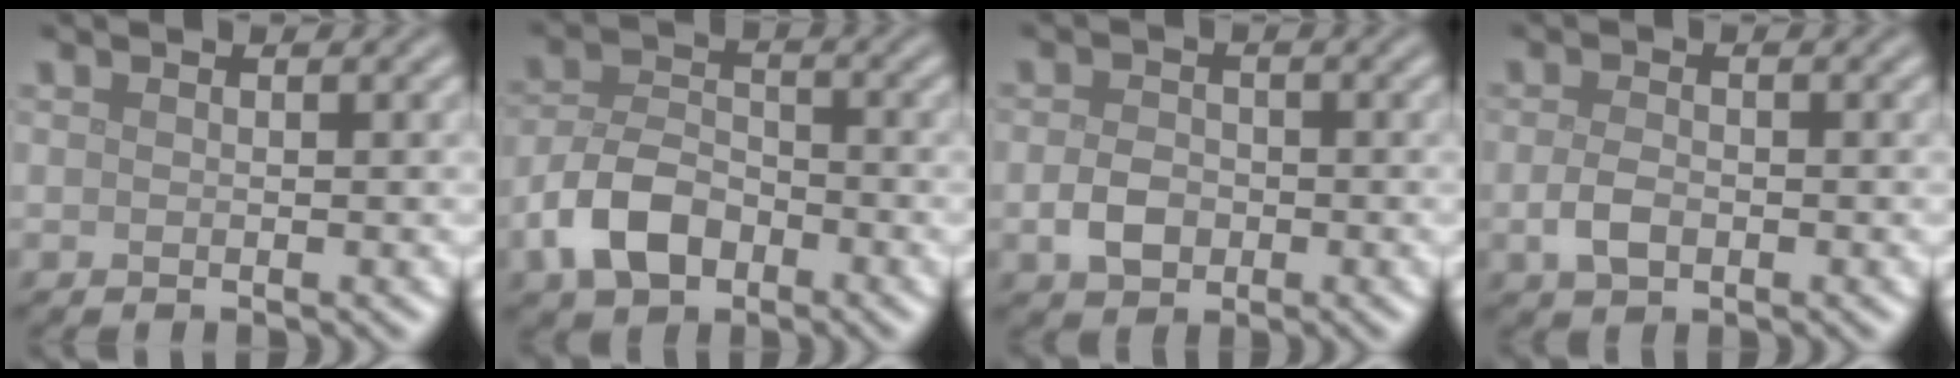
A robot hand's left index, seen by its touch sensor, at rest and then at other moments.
{"total": 5.4, "force": [-2.7, 3.4, 3.3], "torque": [-0.064, 0.002, -0.058]}
{"total": 2.8, "force": [-0.8, 2.0, 1.7], "torque": [-0.030, -0.002, -0.019]}
{"total": 2.3, "force": [-0.6, 1.4, 1.7], "torque": [-0.036, -0.003, -0.013]}